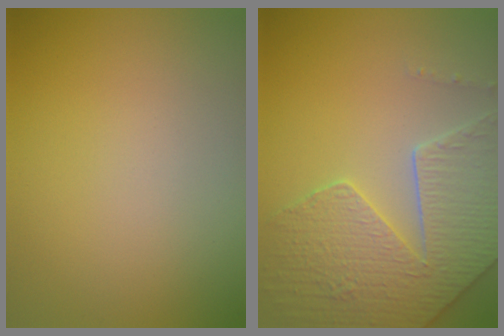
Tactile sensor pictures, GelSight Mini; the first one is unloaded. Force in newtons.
{"total": 6.3, "press": 5.6, "slide": 3.1}